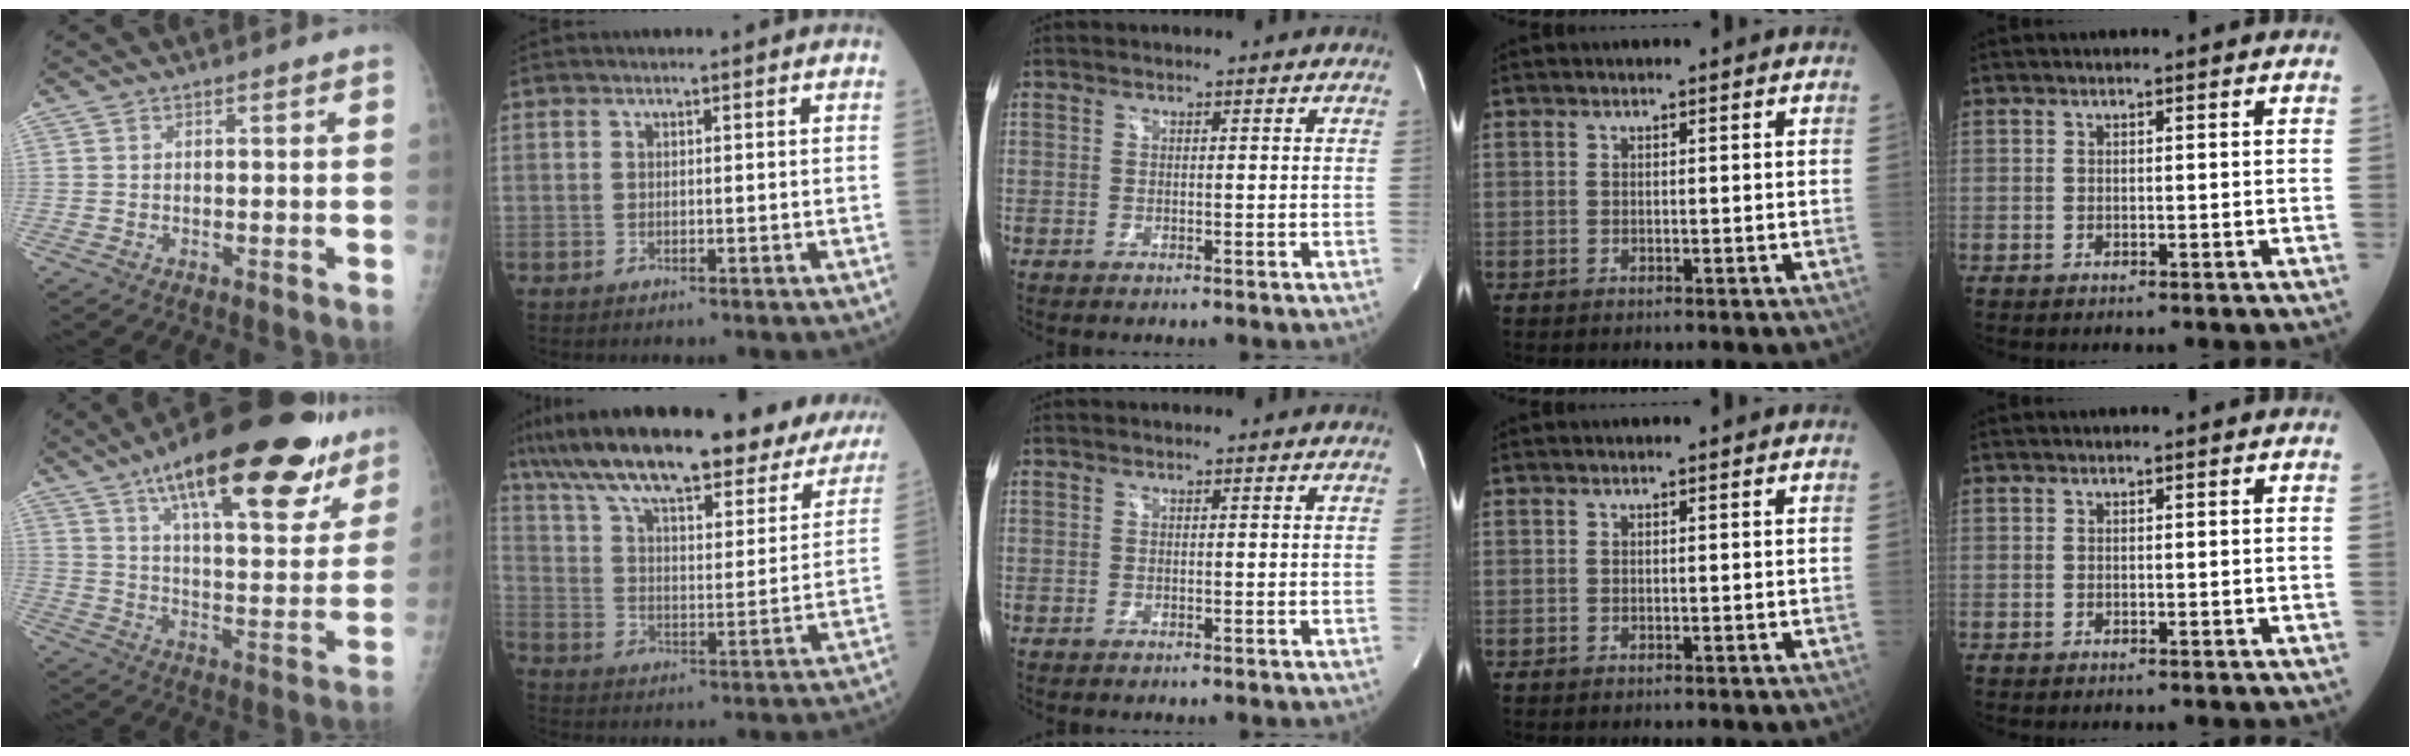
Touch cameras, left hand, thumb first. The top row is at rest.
{"thumb": {"total": 27.8, "force": [17.3, 9.4, 19.5], "torque": [-0.253, -0.046, 0.258]}, "index": {"total": 30.4, "force": [24.7, 7.5, 16.2], "torque": [-0.258, -0.009, 0.331]}}